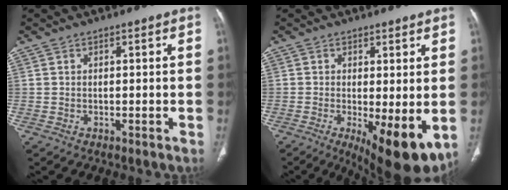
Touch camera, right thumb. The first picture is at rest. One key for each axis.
{"total": 10.8, "fx": -2.4, "fy": 3.5, "fz": 9.9, "tx": -0.143, "ty": -0.026, "tz": -0.026}